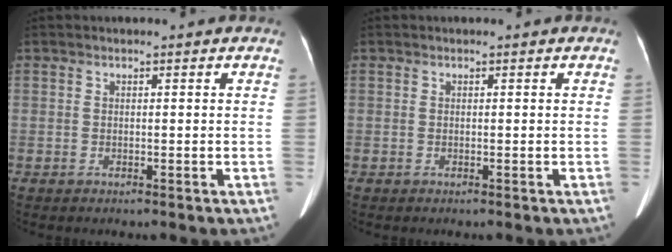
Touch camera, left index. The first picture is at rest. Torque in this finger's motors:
{"motor_torque": [0.01, 0.00, 0.00, 0.00]}